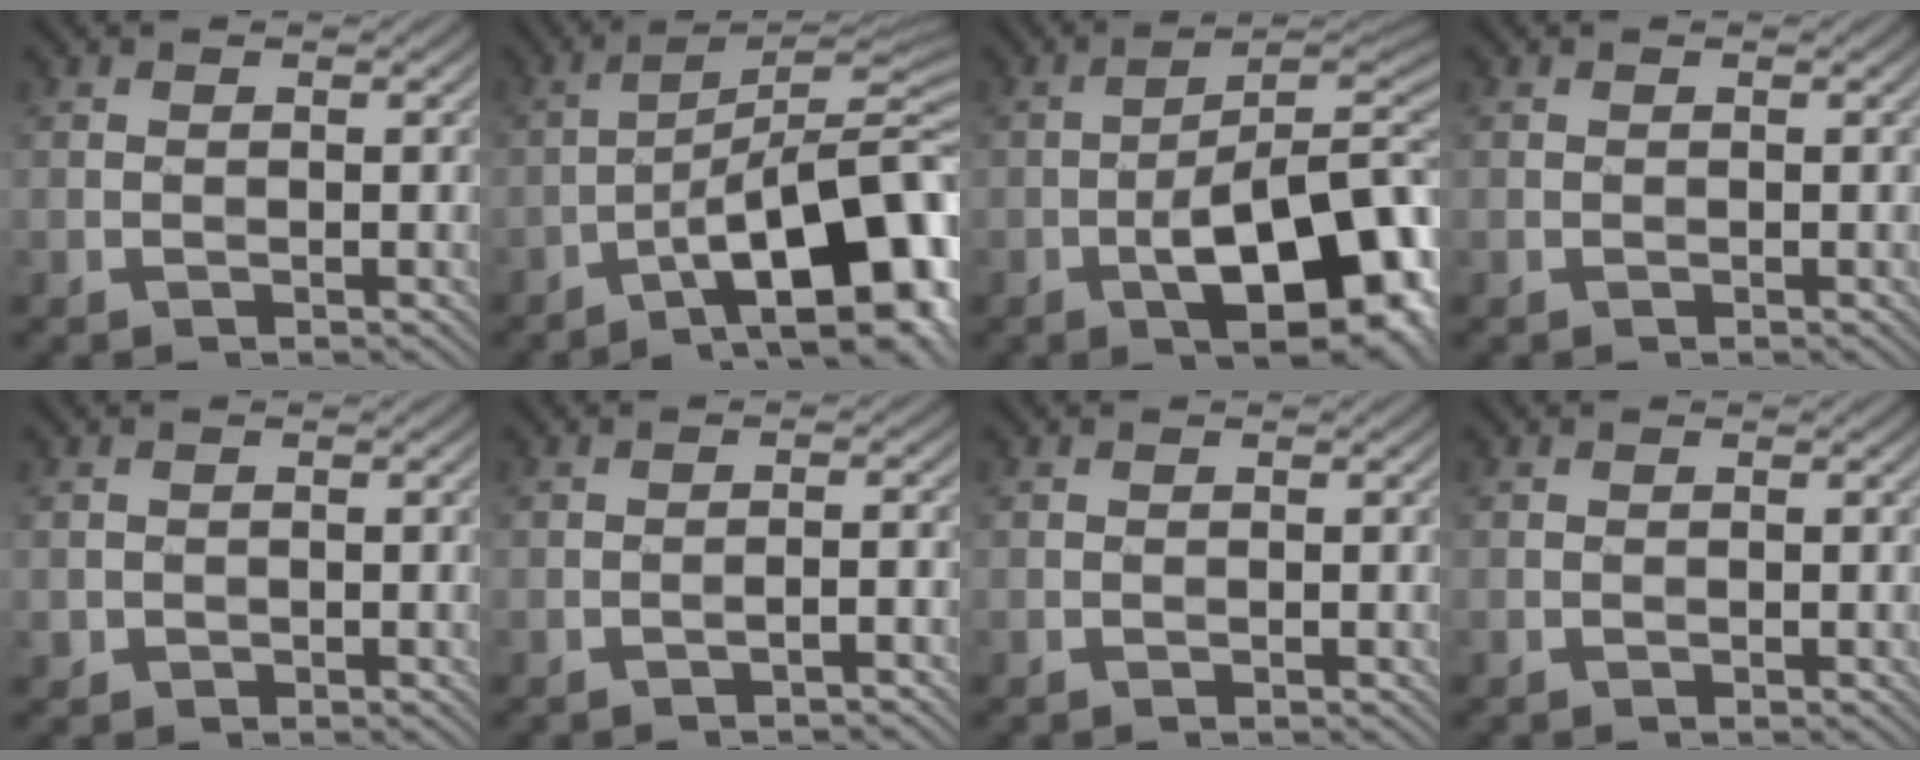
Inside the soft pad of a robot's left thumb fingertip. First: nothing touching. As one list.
[{"total": 15.0, "force": [-7.2, 4.6, 12.3], "torque": [-0.166, 0.010, -0.108]}, {"total": 16.7, "force": [-5.9, 7.2, 13.8], "torque": [-0.187, -0.011, -0.092]}, {"total": 0.0}, {"total": 0.8, "force": [-0.2, 0.8, 0.1], "torque": [-0.002, -0.009, -0.003]}, {"total": 1.6, "force": [-1.2, 0.1, 1.1], "torque": [-0.015, 0.010, -0.024]}, {"total": 0.0}, {"total": 0.0}]